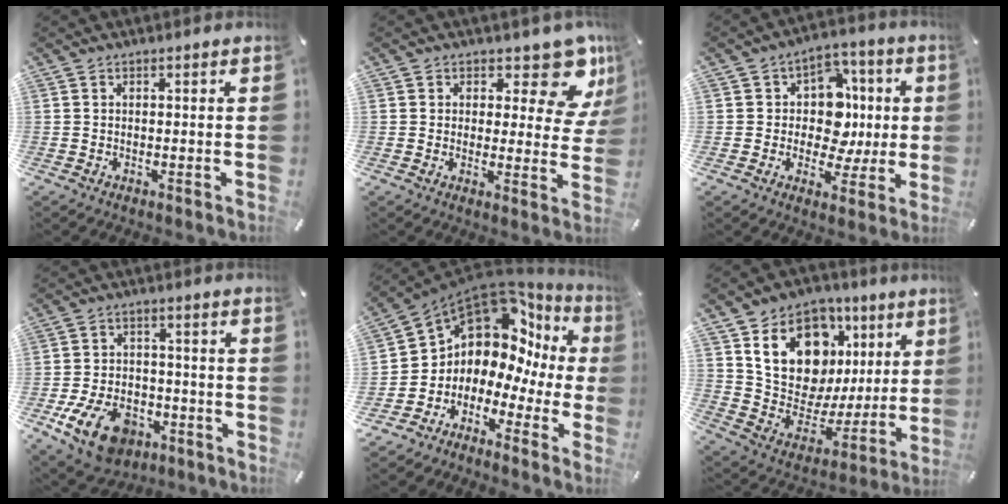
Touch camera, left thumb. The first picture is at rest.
{"total": 11.1, "force": [7.5, 5.3, 6.1], "torque": [-0.071, -0.056, 0.129]}
{"total": 12.1, "force": [0.4, 10.4, 6.1], "torque": [-0.077, -0.001, 0.015]}
{"total": 13.4, "force": [-6.7, 8.4, 8.0], "torque": [-0.161, 0.042, -0.115]}
{"total": 9.6, "force": [6.0, 6.5, 3.7], "torque": [-0.071, -0.076, 0.102]}
{"total": 18.8, "force": [8.3, 14.2, 9.0], "torque": [-0.134, -0.048, 0.162]}